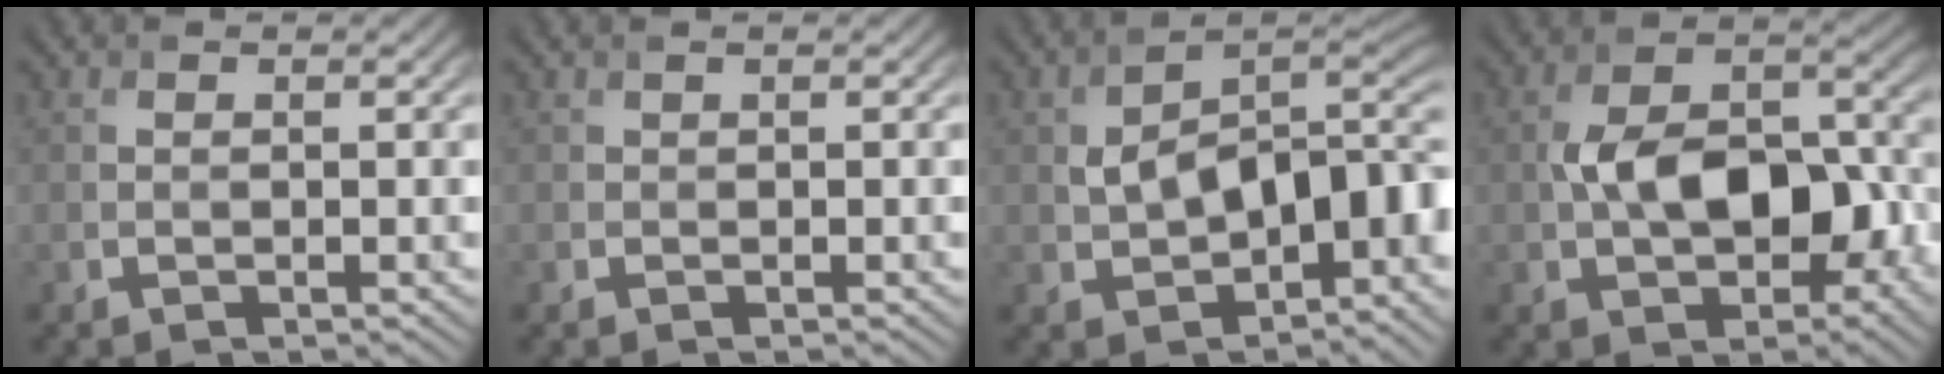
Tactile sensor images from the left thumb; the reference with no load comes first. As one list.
[{"total": 0.7, "force": [-0.1, -0.2, -0.7], "torque": [0.018, -0.001, -0.003]}, {"total": 11.5, "force": [-0.2, 6.8, 9.2], "torque": [-0.147, -0.002, -0.002]}, {"total": 10.1, "force": [-1.6, 6.3, 7.7], "torque": [-0.131, -0.001, -0.027]}]